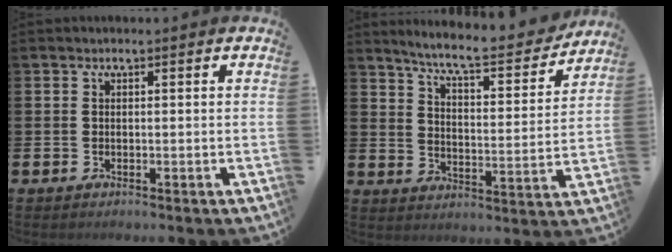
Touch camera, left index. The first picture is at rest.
{"total": 7.3, "force": [6.8, 0.2, 2.7], "torque": [-0.074, -0.048, 0.113]}